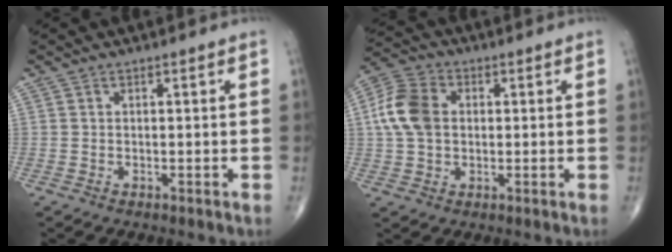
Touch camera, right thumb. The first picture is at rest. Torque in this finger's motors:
{"motor_torque": [0.67, 1.07, 0.28, -0.28, 0.22]}